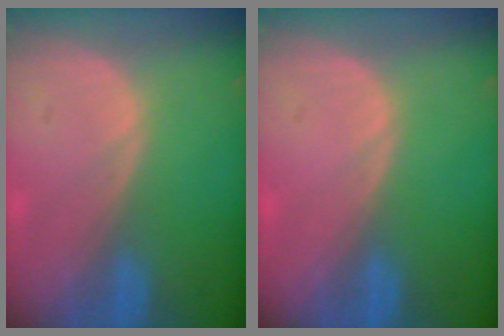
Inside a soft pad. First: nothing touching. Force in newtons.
{"total": 0.0}